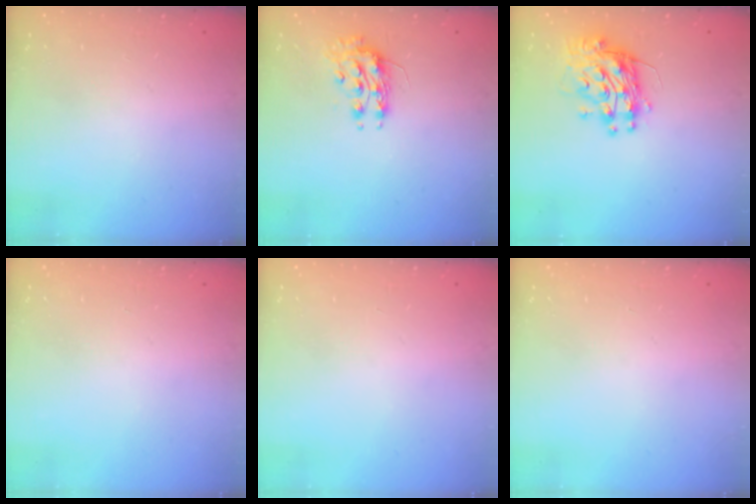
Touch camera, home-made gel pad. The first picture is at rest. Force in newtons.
{"total": 8.5, "press": 8.5, "slide": 0.6}
{"total": 12.9, "press": 12.9, "slide": 1.1}
{"total": 0.0}
{"total": 0.0}
{"total": 0.0}